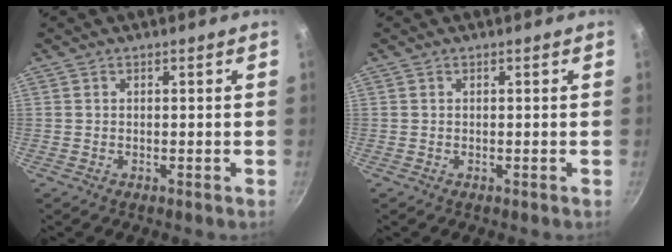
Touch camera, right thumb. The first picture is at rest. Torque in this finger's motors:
{"motor_torque": [-0.06, -0.34, 0.29, -0.03, 0.03]}